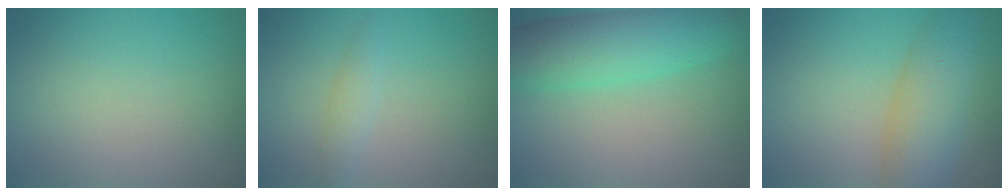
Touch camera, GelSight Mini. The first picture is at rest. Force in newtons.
{"total": 1.4, "press": 1.4, "slide": 0.0}
{"total": 6.0, "press": 6.0, "slide": 0.2}
{"total": 6.3, "press": 6.3, "slide": 0.2}